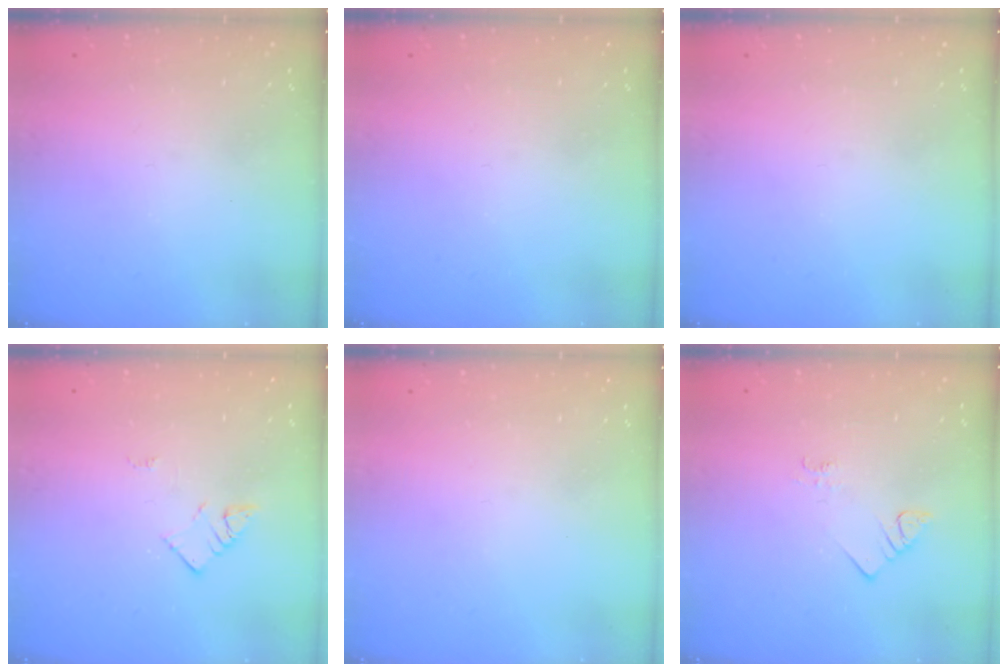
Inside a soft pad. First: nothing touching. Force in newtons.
{"total": 0.0}
{"total": 0.0}
{"total": 2.9, "press": 2.9, "slide": 0.2}
{"total": 0.0}
{"total": 2.1, "press": 2.1, "slide": 0.4}